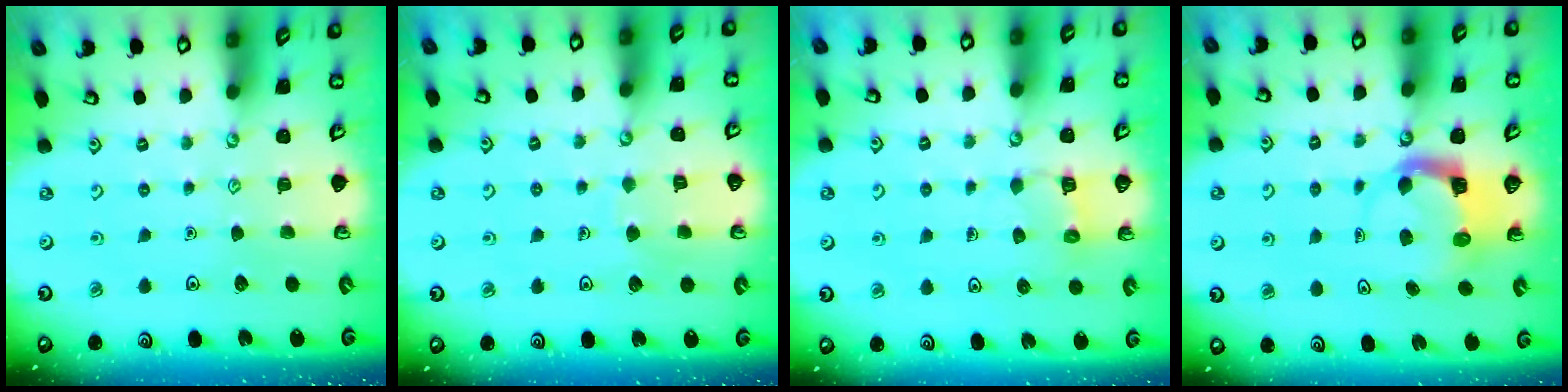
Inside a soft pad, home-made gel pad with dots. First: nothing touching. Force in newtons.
{"total": 5.2, "press": 5.2, "slide": 0.4}
{"total": 5.3, "press": 5.2, "slide": 0.4}
{"total": 4.0, "press": 4.0, "slide": 0.3}